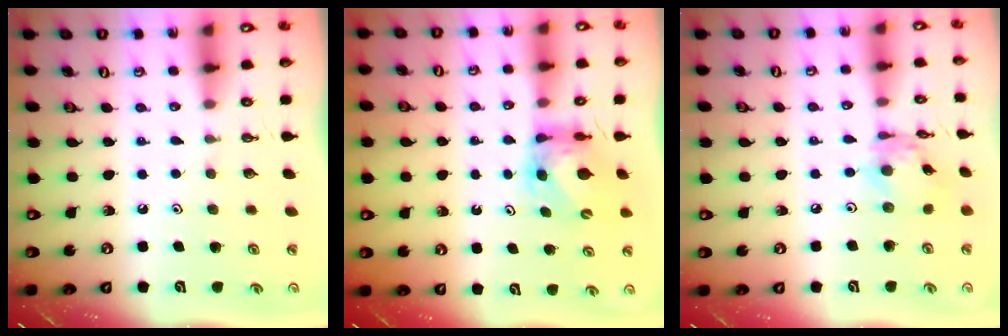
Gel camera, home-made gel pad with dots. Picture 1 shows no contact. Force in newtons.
{"total": 5.7, "press": 5.6, "slide": 0.6}
{"total": 8.3, "press": 8.3, "slide": 0.5}